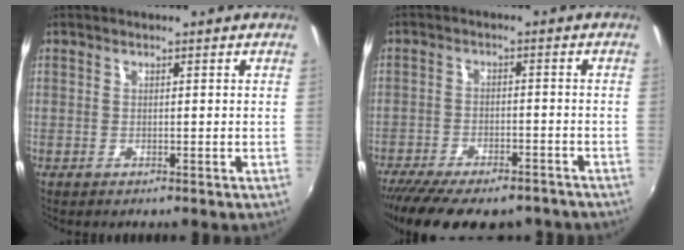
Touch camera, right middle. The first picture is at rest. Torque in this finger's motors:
{"motor_torque": [1.11, -1.03, 0.67, 0.18]}